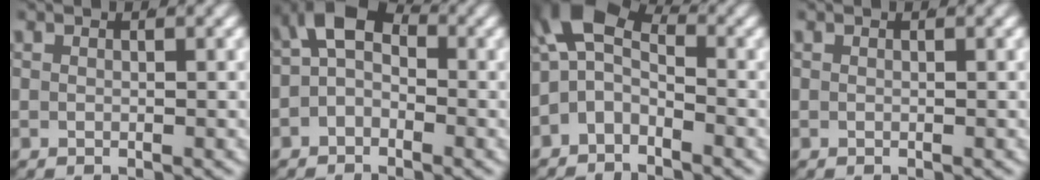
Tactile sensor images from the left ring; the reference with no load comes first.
{"total": 6.8, "force": [0.8, 5.0, 4.5], "torque": [-0.070, -0.014, 0.003]}
{"total": 9.2, "force": [0.8, 7.6, 5.2], "torque": [-0.099, -0.008, -0.009]}
{"total": 0.0}